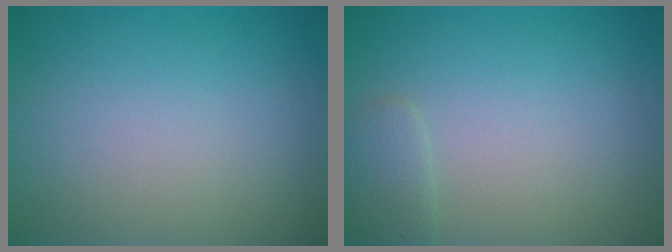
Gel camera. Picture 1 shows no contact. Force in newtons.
{"total": 1.4, "press": 1.4, "slide": 0.1}